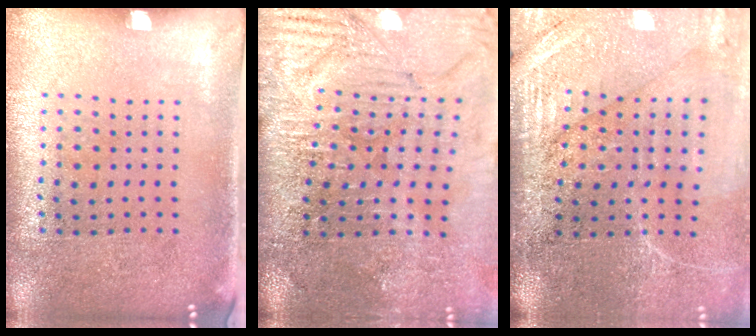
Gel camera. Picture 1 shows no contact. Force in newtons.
{"total": 4.9, "press": 4.1, "slide": 2.8}
{"total": 4.3, "press": 3.7, "slide": 2.2}